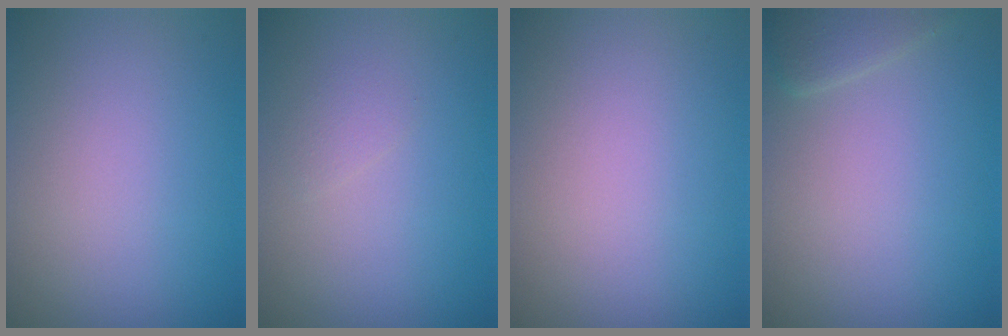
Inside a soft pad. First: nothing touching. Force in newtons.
{"total": 0.8, "press": 0.8, "slide": 0.0}
{"total": 0.0}
{"total": 1.6, "press": 1.6, "slide": 0.1}